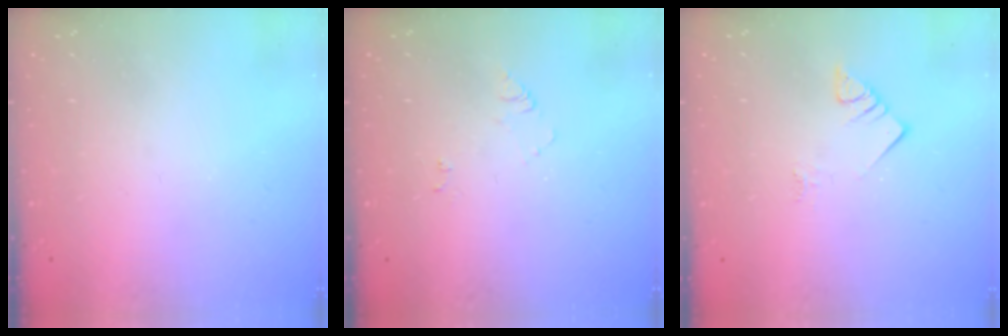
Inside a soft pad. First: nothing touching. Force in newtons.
{"total": 6.0, "press": 6.0, "slide": 0.7}
{"total": 3.6, "press": 3.6, "slide": 0.5}